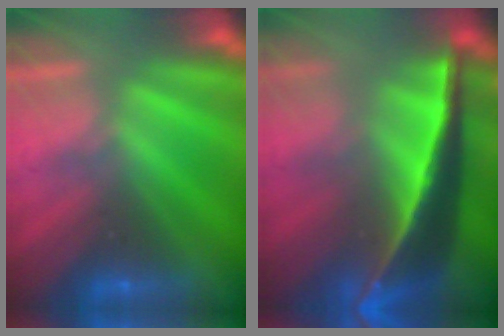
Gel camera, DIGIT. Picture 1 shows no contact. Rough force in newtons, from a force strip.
{"total": 10.8}